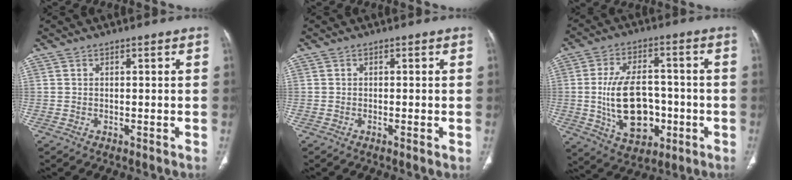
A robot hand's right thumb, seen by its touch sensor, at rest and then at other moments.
{"total": 0.9, "force": [-0.3, 0.1, 0.9], "torque": [-0.019, -0.003, -0.005]}
{"total": 15.4, "force": [-2.5, 9.5, 11.8], "torque": [-0.184, 0.015, -0.027]}